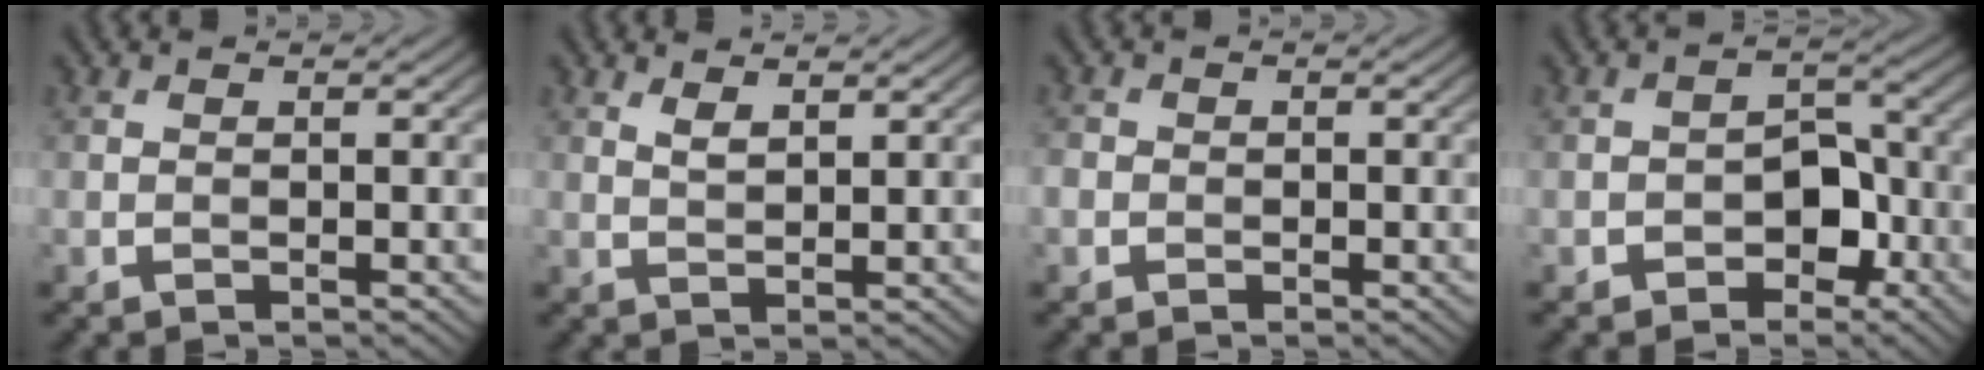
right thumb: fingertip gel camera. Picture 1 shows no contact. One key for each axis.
{"total": 1.9, "fx": 1.5, "fy": 0.4, "fz": 1.1, "tx": -0.028, "ty": -0.001, "tz": 0.032}
{"total": 1.6, "fx": -0.4, "fy": 1.5, "fz": 0.5, "tx": -0.010, "ty": -0.006, "tz": -0.013}
{"total": 5.0, "fx": -2.3, "fy": 3.3, "fz": 3.0, "tx": -0.035, "ty": 0.008, "tz": -0.038}